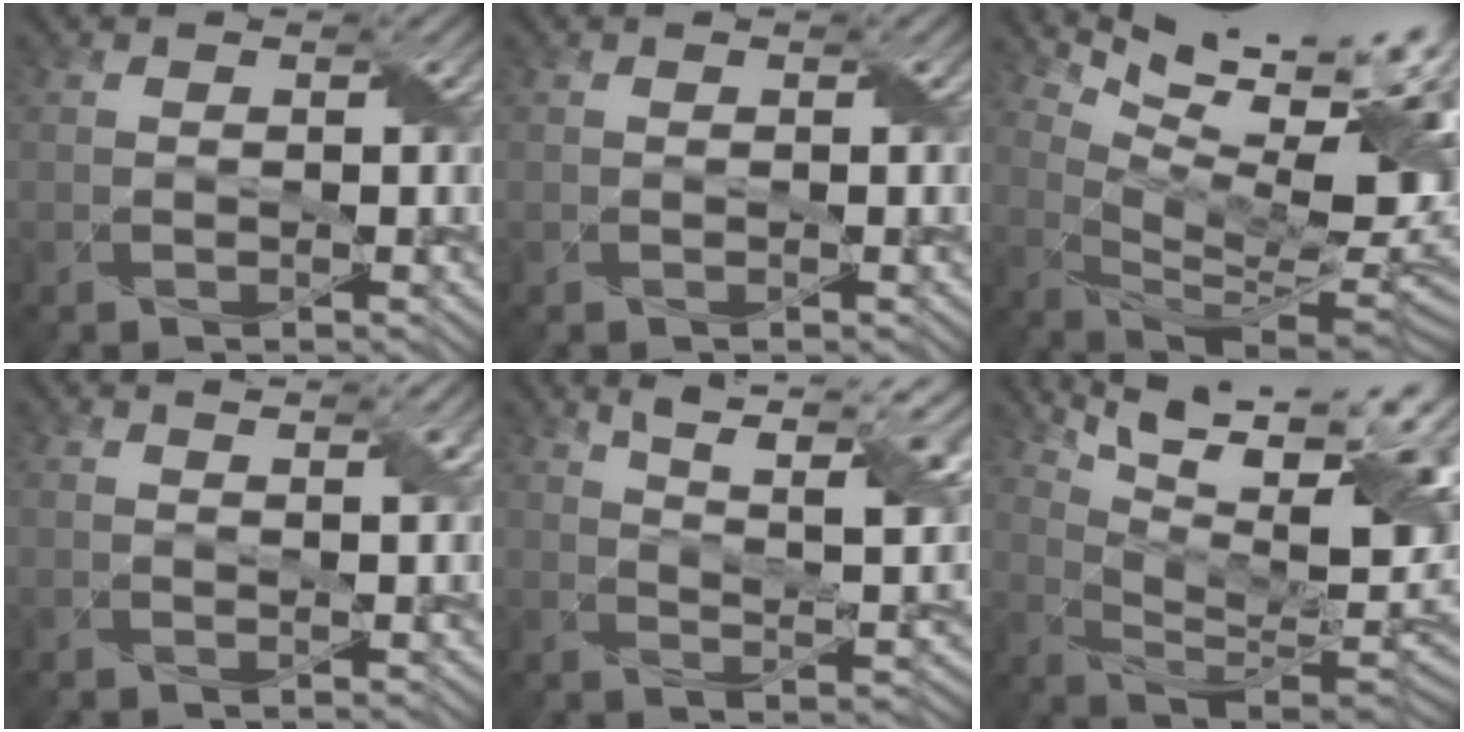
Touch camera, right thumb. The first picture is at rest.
{"total": 0.0}
{"total": 17.9, "force": [9.3, 6.1, 14.0], "torque": [-0.196, 0.044, 0.164]}
{"total": 2.1, "force": [1.6, 0.4, 1.3], "torque": [-0.029, 0.004, 0.022]}
{"total": 14.2, "force": [8.9, 3.9, 10.3], "torque": [-0.172, 0.021, 0.125]}
{"total": 17.1, "force": [7.2, 5.7, 14.3], "torque": [-0.208, 0.032, 0.120]}